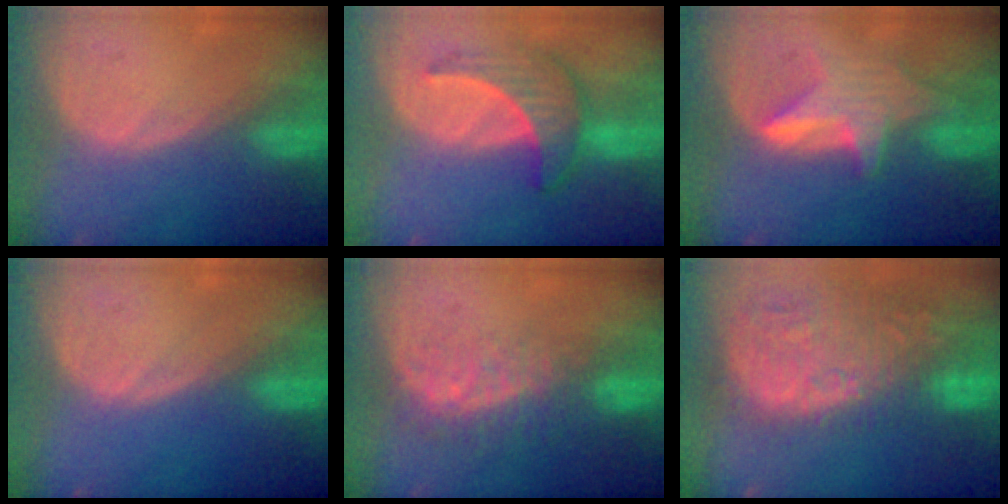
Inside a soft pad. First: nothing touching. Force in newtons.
{"total": 6.5, "press": 6.4, "slide": 1.1}
{"total": 6.1, "press": 6.1, "slide": 0.1}
{"total": 0.0}
{"total": 8.4, "press": 7.2, "slide": 4.3}
{"total": 15.0, "press": 12.8, "slide": 7.8}